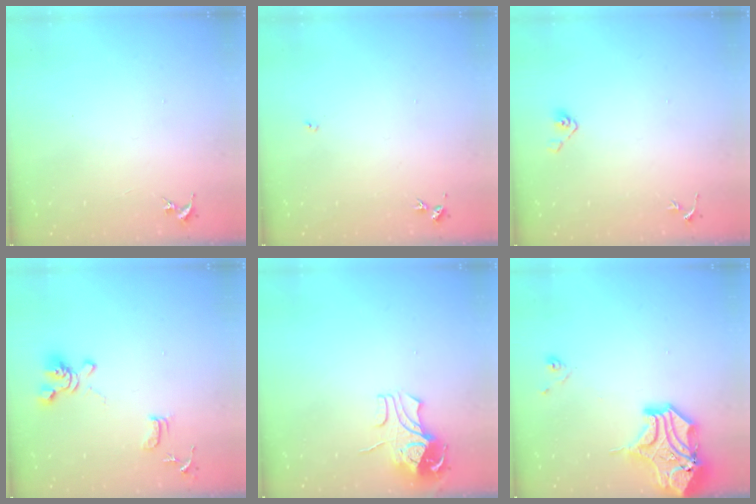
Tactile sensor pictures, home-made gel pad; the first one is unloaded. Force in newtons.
{"total": 3.0, "press": 3.0, "slide": 0.4}
{"total": 5.0, "press": 4.4, "slide": 2.3}
{"total": 13.0, "press": 12.9, "slide": 1.6}
{"total": 9.3, "press": 9.3, "slide": 1.2}
{"total": 16.5, "press": 16.3, "slide": 2.5}